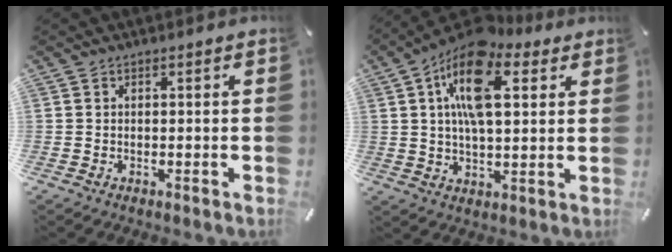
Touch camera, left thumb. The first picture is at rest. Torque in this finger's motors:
{"motor_torque": [2.53, 2.47, 0.75, -0.25, 0.25]}